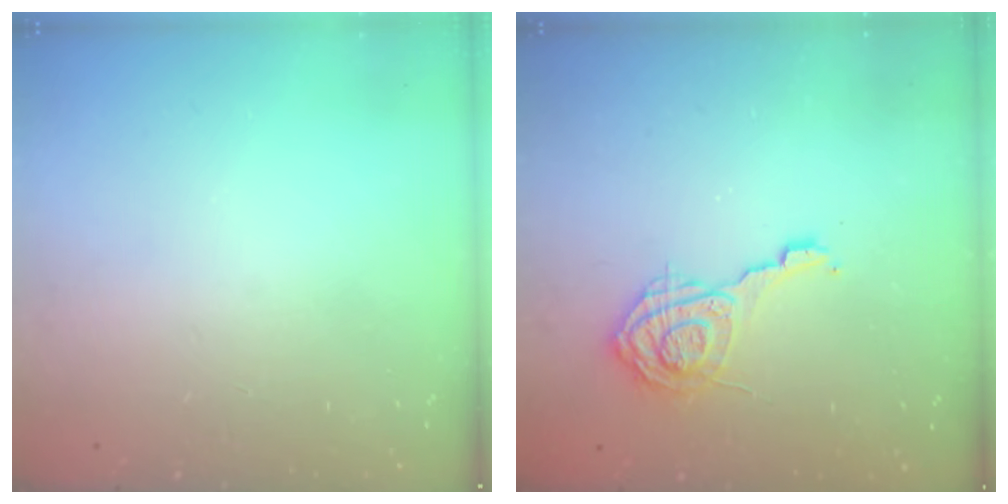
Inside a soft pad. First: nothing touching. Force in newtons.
{"total": 11.2, "press": 11.2, "slide": 1.3}